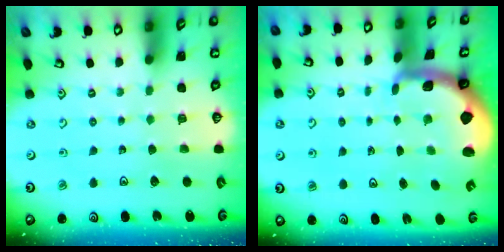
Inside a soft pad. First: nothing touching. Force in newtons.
{"total": 1.7, "press": 1.7, "slide": 0.4}